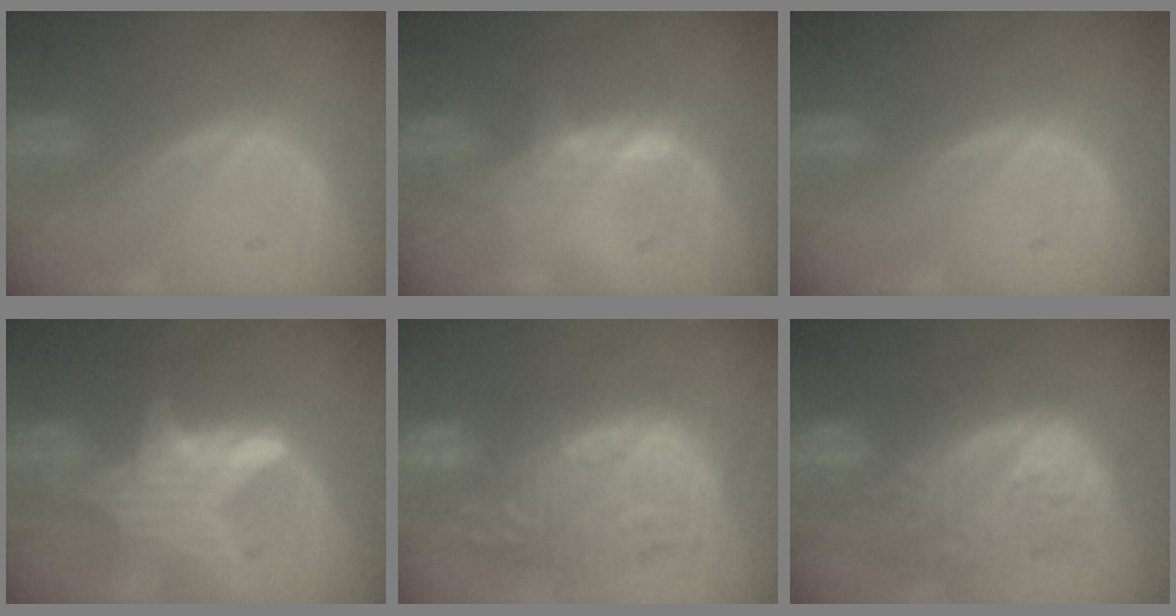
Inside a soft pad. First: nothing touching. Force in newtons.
{"total": 1.6, "press": 1.5, "slide": 0.6}
{"total": 0.0}
{"total": 7.1, "press": 7.1, "slide": 0.3}
{"total": 12.1, "press": 11.3, "slide": 4.3}
{"total": 11.9, "press": 10.5, "slide": 5.6}